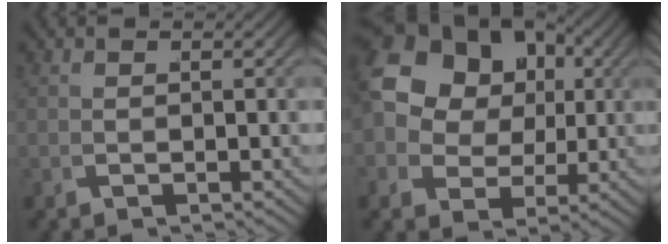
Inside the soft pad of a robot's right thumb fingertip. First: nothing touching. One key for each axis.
{"total": 12.1, "fx": 3.2, "fy": 9.2, "fz": 7.2, "tx": -0.155, "ty": -0.008, "tz": 0.055}